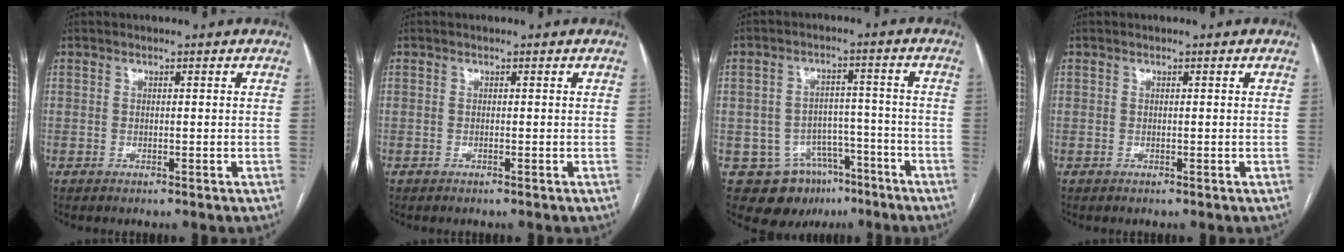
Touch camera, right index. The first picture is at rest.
{"total": 0.0}
{"total": 10.3, "force": [-5.8, 7.9, 3.1], "torque": [-0.042, 0.024, -0.077]}
{"total": 0.0}